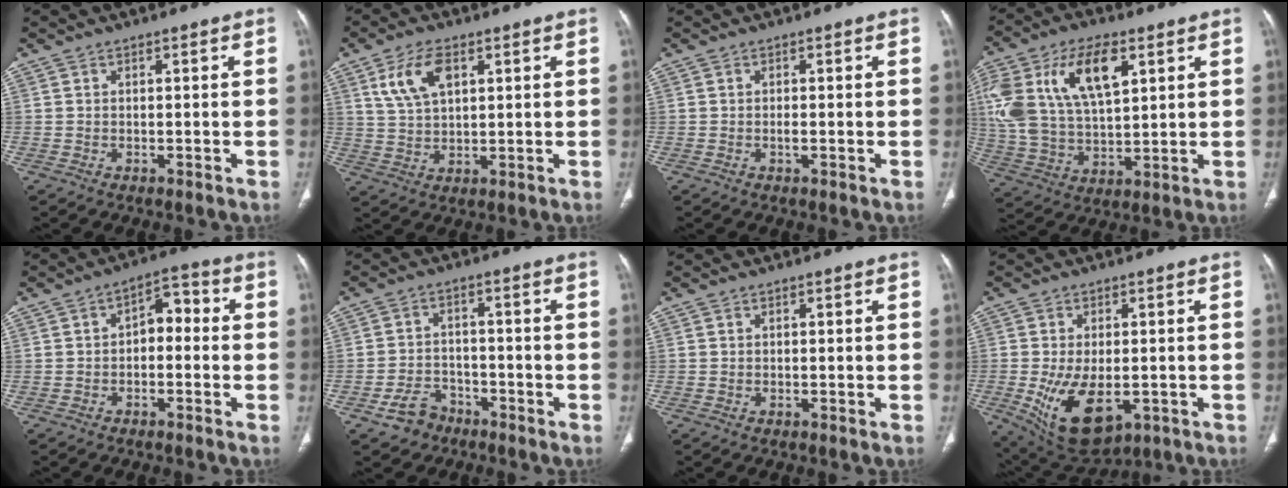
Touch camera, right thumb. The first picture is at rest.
{"total": 8.2, "force": [3.5, 4.4, 6.0], "torque": [-0.112, -0.005, 0.072]}
{"total": 0.9, "force": [-0.2, 0.3, 0.8], "torque": [-0.016, -0.001, -0.004]}
{"total": 21.0, "force": [7.7, 11.0, 16.2], "torque": [-0.328, -0.002, 0.147]}
{"total": 5.9, "force": [-0.5, 3.7, 4.5], "torque": [-0.044, 0.034, -0.020]}
{"total": 5.4, "force": [-3.5, 3.8, 1.5], "torque": [-0.016, 0.029, -0.058]}
{"total": 0.0}
{"total": 12.7, "force": [-3.1, 7.1, 10.1], "torque": [-0.171, -0.009, -0.028]}